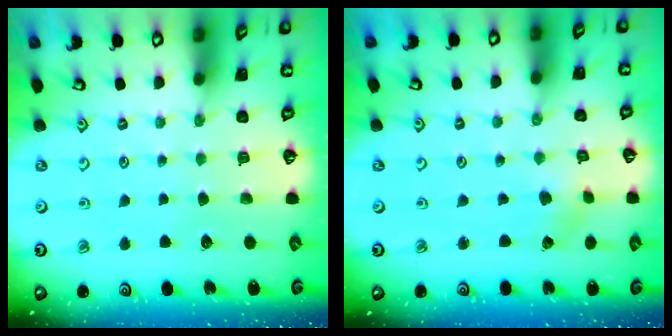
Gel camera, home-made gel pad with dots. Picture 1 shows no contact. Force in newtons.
{"total": 1.4, "press": 1.4, "slide": 0.1}